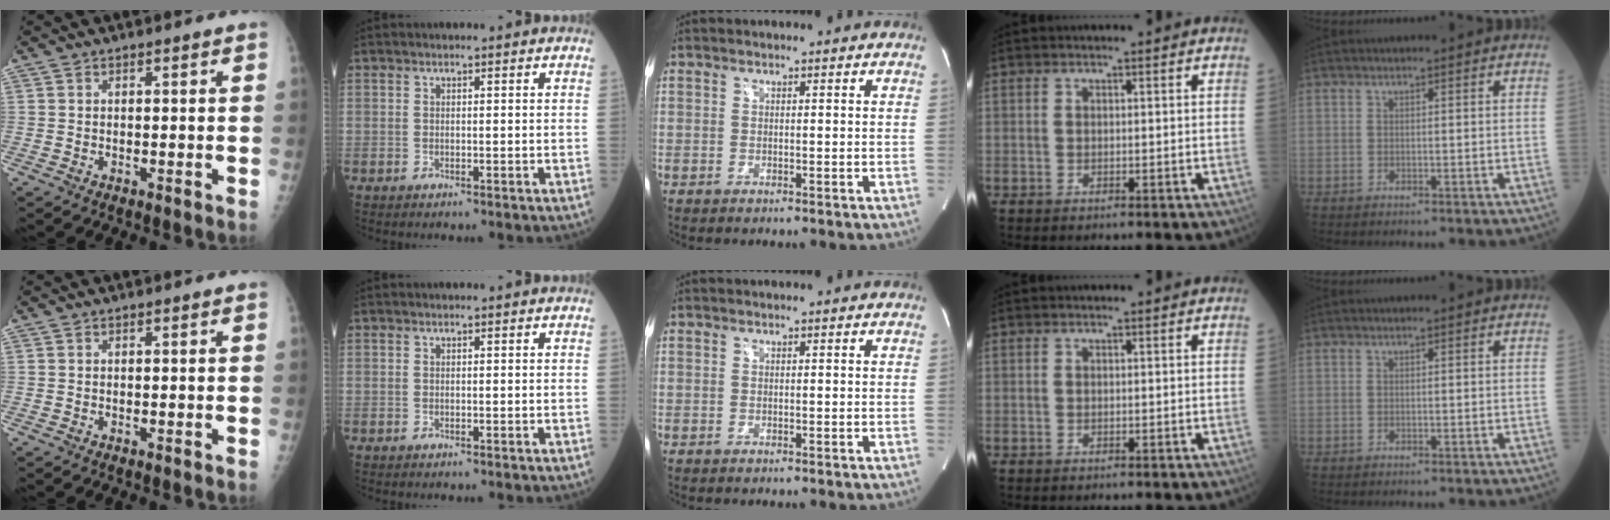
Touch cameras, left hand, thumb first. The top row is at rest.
{}